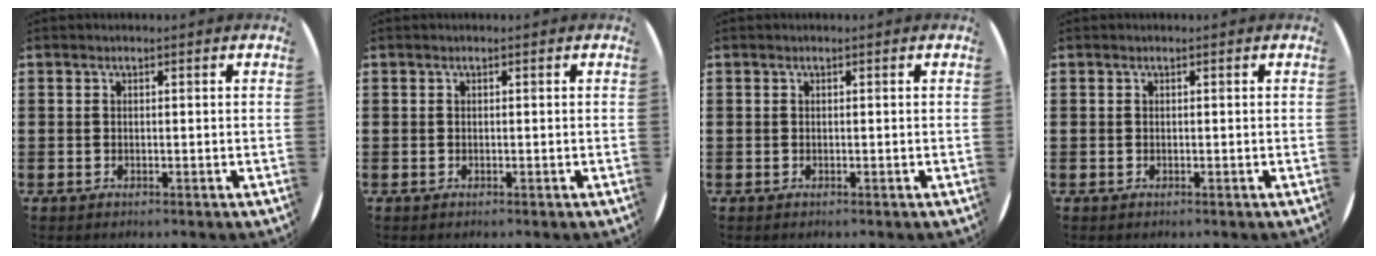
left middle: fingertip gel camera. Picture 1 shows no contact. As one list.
[{"total": 0.0}, {"total": 0.0}, {"total": 0.0}]